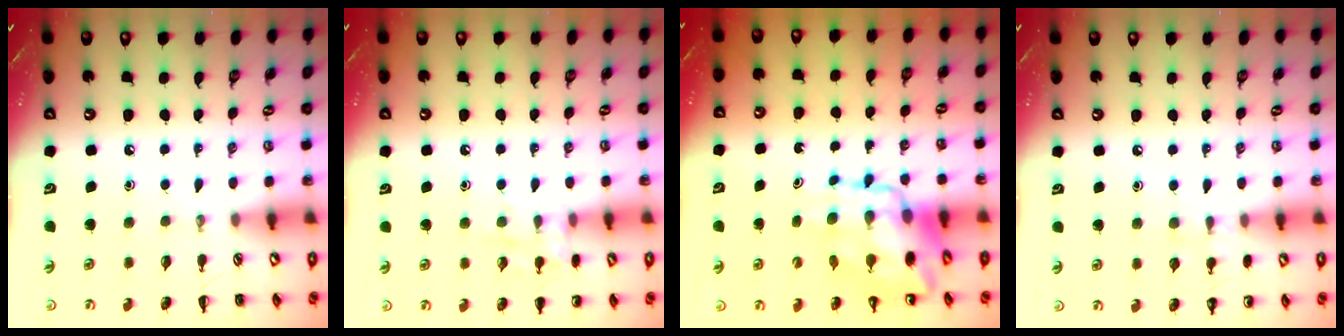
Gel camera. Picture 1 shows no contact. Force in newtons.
{"total": 7.8, "press": 7.8, "slide": 0.7}
{"total": 12.2, "press": 11.7, "slide": 3.3}
{"total": 4.5, "press": 4.3, "slide": 1.4}